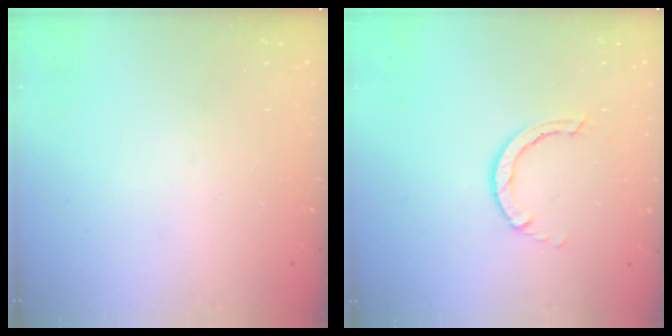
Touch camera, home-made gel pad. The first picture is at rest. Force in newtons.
{"total": 2.8, "press": 2.8, "slide": 0.2}